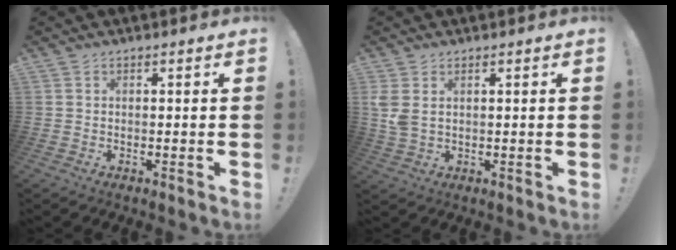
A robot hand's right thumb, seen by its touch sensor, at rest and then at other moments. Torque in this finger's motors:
{"motor_torque": [0.16, 0.57, 0.21, -0.03, 0.07]}